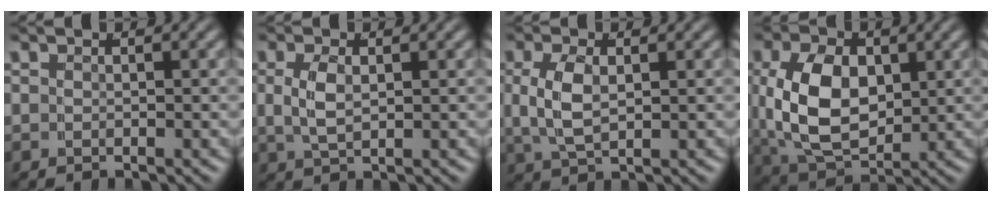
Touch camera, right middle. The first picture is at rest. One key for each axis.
{"total": 2.7, "fx": 0.4, "fy": 1.5, "fz": 2.2, "tx": -0.055, "ty": 0.001, "tz": 0.013}
{"total": 3.7, "fx": 0.4, "fy": 2.2, "fz": 3.0, "tx": -0.079, "ty": -0.001, "tz": 0.015}
{"total": 9.0, "fx": 0.0, "fy": 6.3, "fz": 6.4, "tx": -0.147, "ty": -0.025, "tz": 0.018}